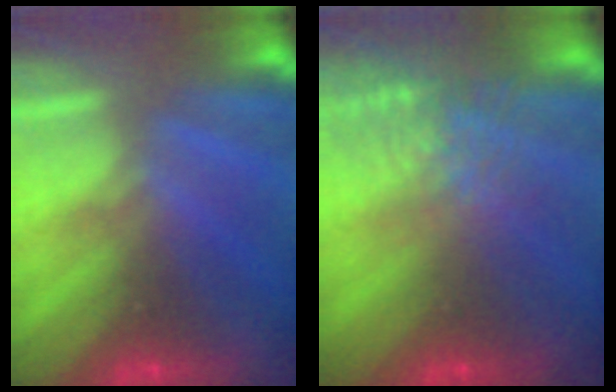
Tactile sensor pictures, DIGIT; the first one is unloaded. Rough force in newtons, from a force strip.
{"total": 7.8}